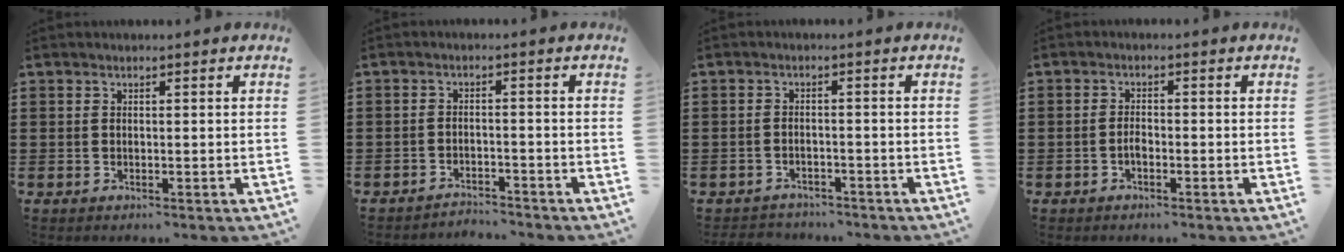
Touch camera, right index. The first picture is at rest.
{"total": 2.7, "force": [-2.7, 0.2, -0.1], "torque": [-0.006, 0.001, -0.060]}
{"total": 2.0, "force": [-1.9, 0.5, -0.1], "torque": [-0.006, 0.002, -0.043]}
{"total": 1.6, "force": [-0.9, 0.8, 1.1], "torque": [-0.023, 0.001, -0.016]}